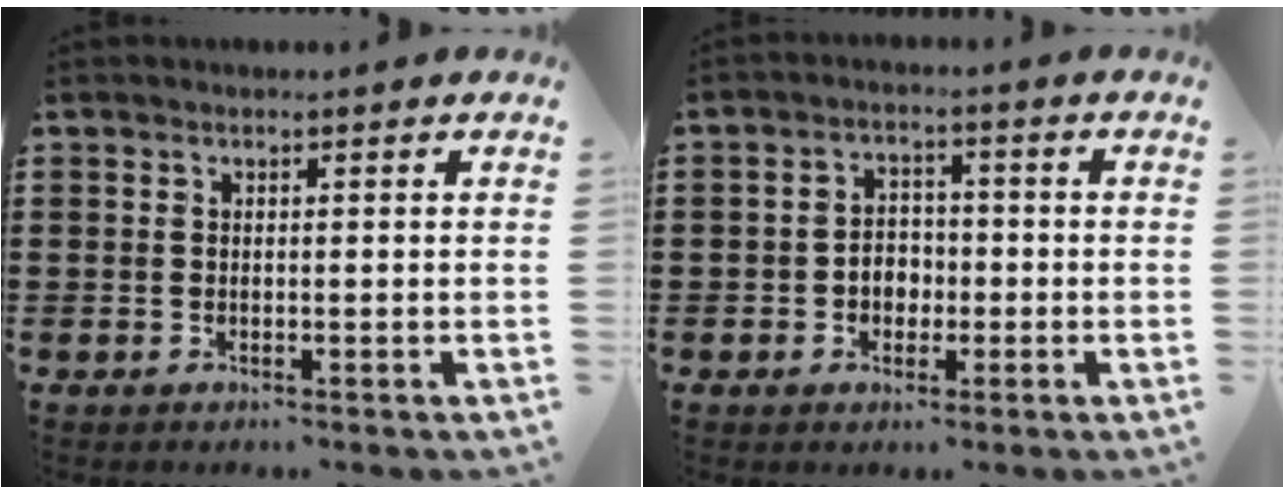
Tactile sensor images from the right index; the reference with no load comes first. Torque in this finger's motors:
{"motor_torque": [1.82, -0.33, 0.36, 0.05]}